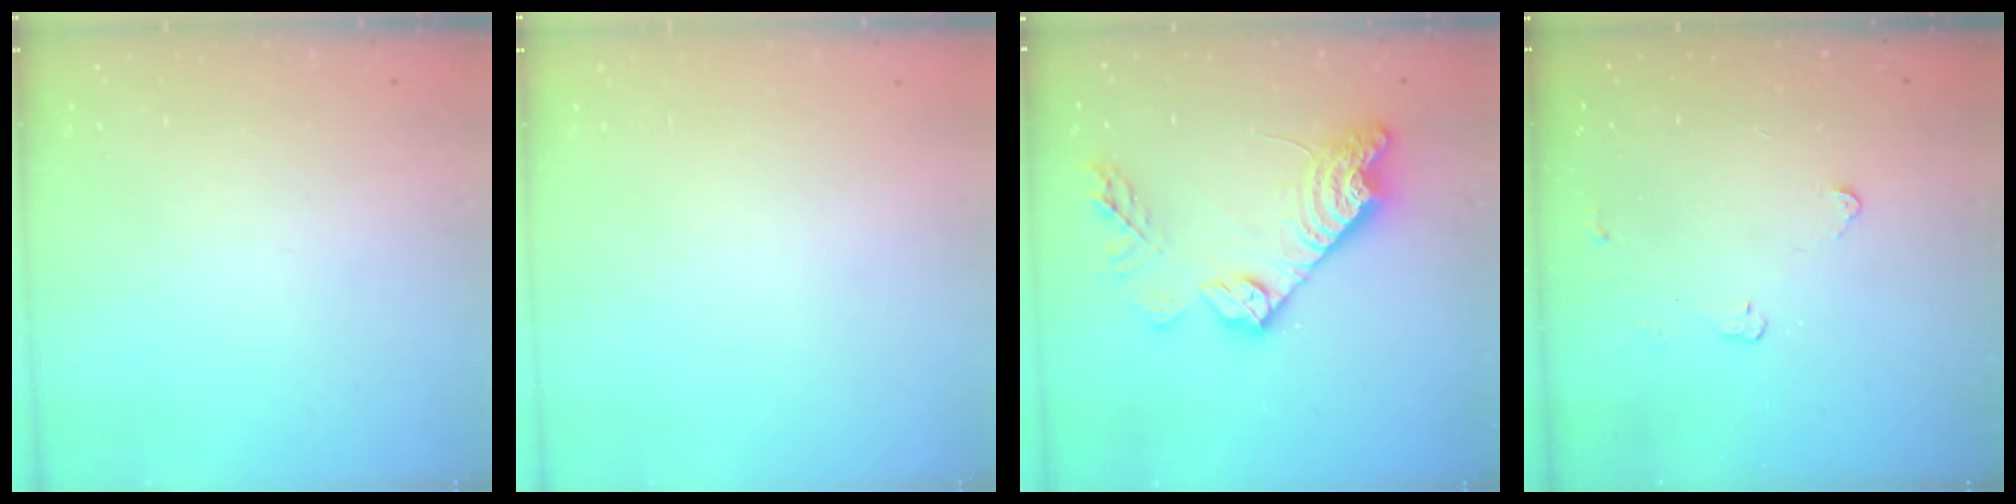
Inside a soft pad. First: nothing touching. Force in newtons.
{"total": 0.0}
{"total": 18.6, "press": 18.6, "slide": 1.5}
{"total": 2.9, "press": 2.9, "slide": 0.4}